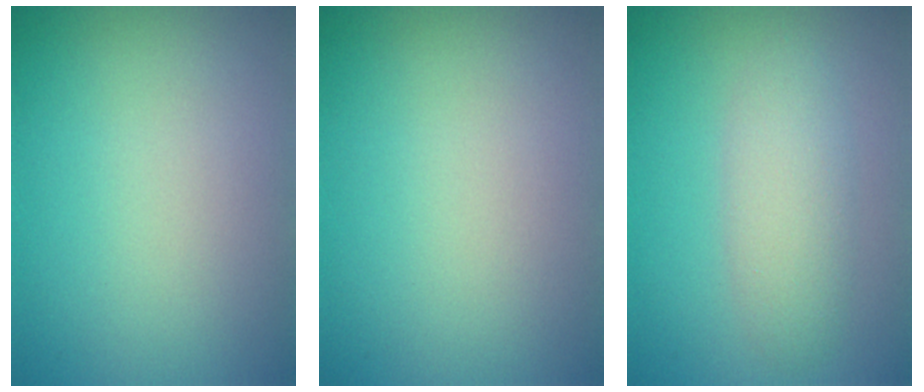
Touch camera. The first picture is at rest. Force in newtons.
{"total": 0.0}
{"total": 3.1, "press": 3.1, "slide": 0.1}